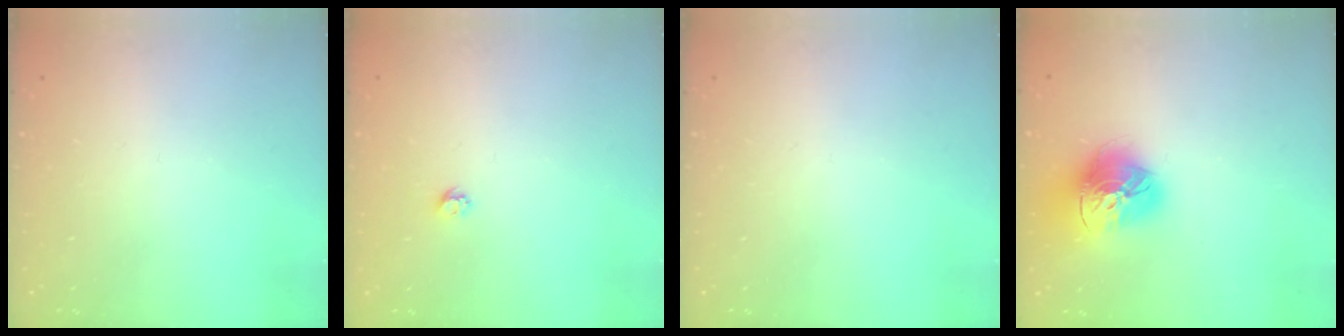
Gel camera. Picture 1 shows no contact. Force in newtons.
{"total": 3.8, "press": 3.7, "slide": 0.5}
{"total": 0.0}
{"total": 17.9, "press": 17.9, "slide": 1.6}